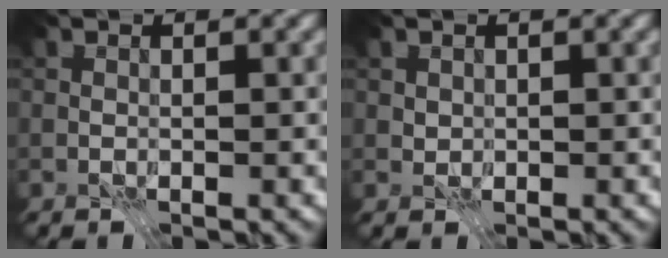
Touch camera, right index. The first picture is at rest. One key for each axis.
{"total": 0.6, "fx": 0.3, "fy": 0.5, "fz": 0.2, "tx": -0.004, "ty": -0.001, "tz": 0.005}